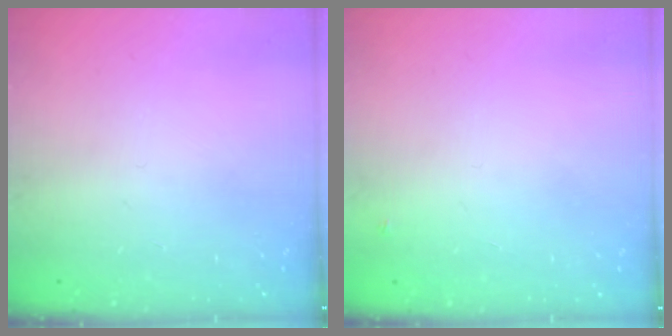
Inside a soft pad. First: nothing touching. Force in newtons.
{"total": 2.6, "press": 2.6, "slide": 0.2}